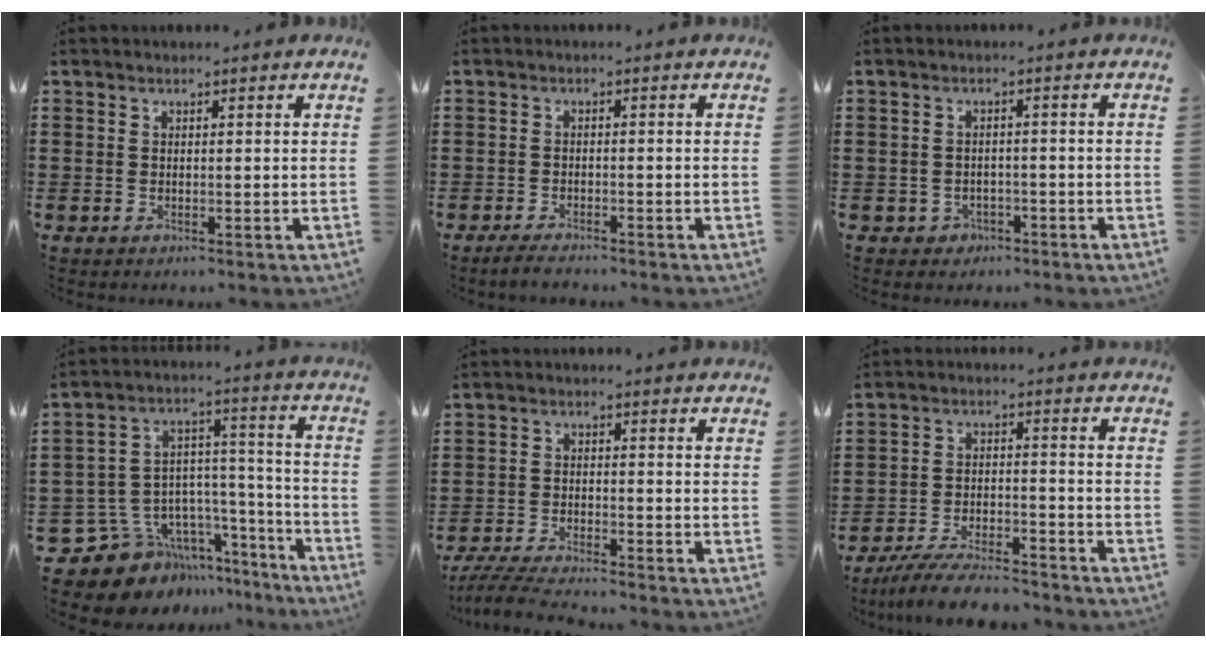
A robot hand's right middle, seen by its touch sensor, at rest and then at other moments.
{"total": 2.0, "force": [-1.9, 0.2, 0.6], "torque": [-0.020, -0.001, -0.040]}
{"total": 1.5, "force": [-1.2, 0.9, 0.0], "torque": [-0.009, -0.001, -0.028]}
{"total": 9.6, "force": [-7.1, 6.1, 1.8], "torque": [-0.062, 0.000, -0.128]}
{"total": 4.6, "force": [-4.4, 0.1, 1.4], "torque": [-0.045, -0.013, -0.091]}
{"total": 7.2, "force": [-6.7, 0.7, 2.5], "torque": [-0.052, 0.003, -0.128]}